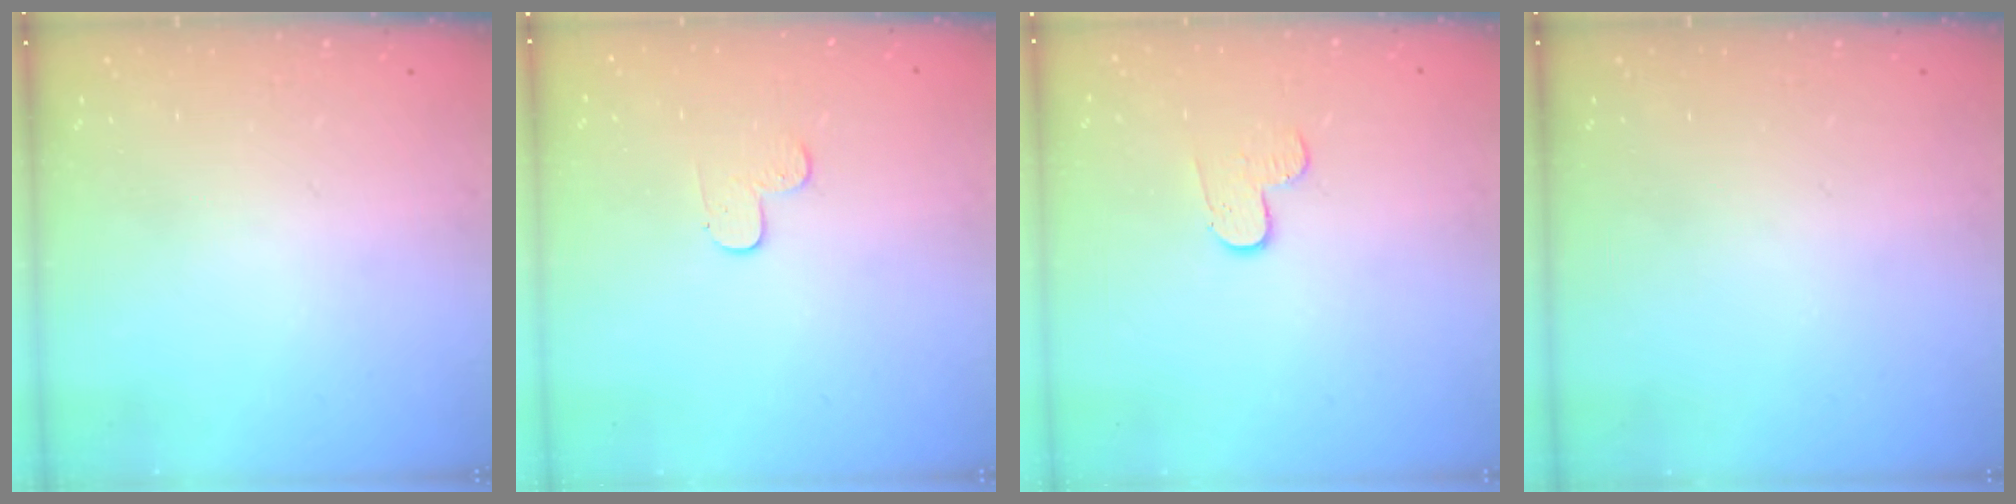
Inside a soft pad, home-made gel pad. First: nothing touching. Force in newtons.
{"total": 3.7, "press": 3.7, "slide": 0.4}
{"total": 5.5, "press": 5.5, "slide": 0.5}
{"total": 0.0}